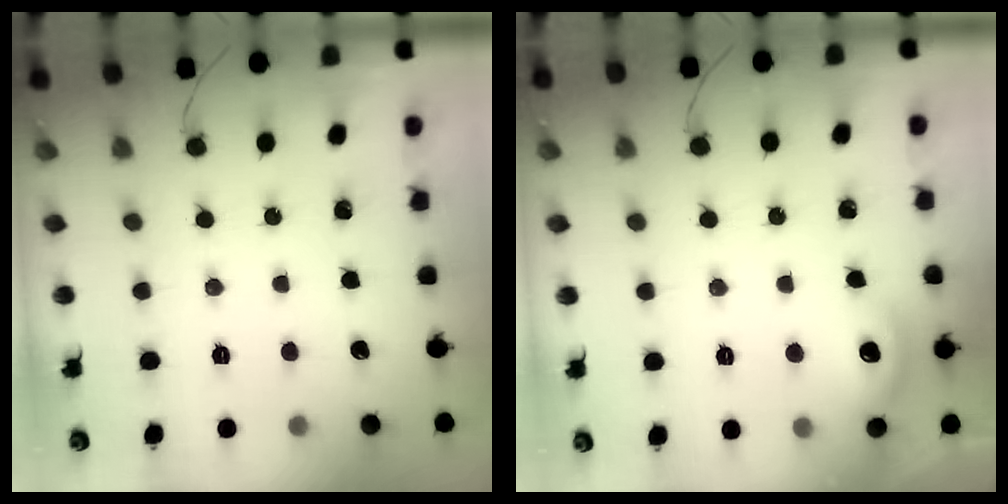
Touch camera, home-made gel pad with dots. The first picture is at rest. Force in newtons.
{"total": 8.3, "press": 8.2, "slide": 1.4}